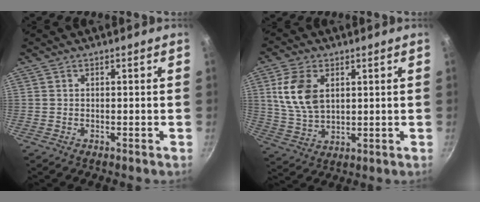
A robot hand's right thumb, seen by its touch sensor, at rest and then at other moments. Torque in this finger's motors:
{"motor_torque": [-0.68, 1.04, 0.96, 0.35, 0.11]}